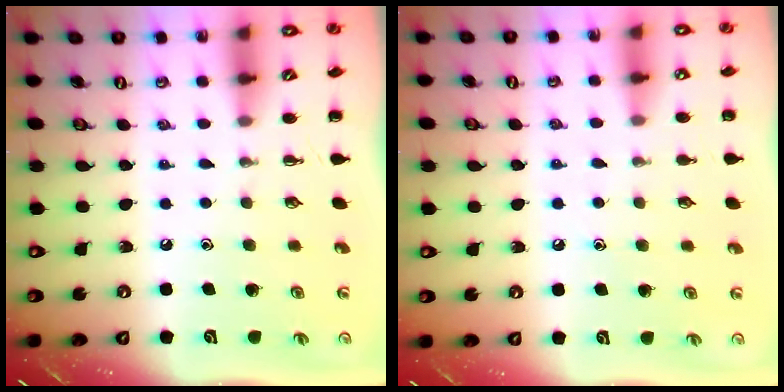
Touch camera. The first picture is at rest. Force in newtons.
{"total": 5.2, "press": 5.0, "slide": 1.4}